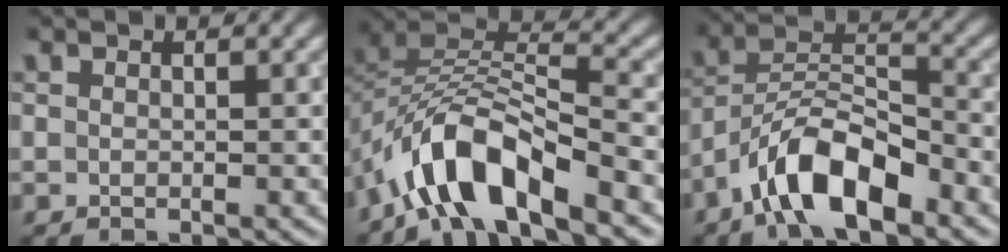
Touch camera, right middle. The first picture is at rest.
{"total": 8.3, "force": [-5.5, 3.1, 5.4], "torque": [-0.089, 0.005, -0.110]}
{"total": 7.8, "force": [-5.1, 2.7, 5.2], "torque": [-0.083, 0.011, -0.098]}